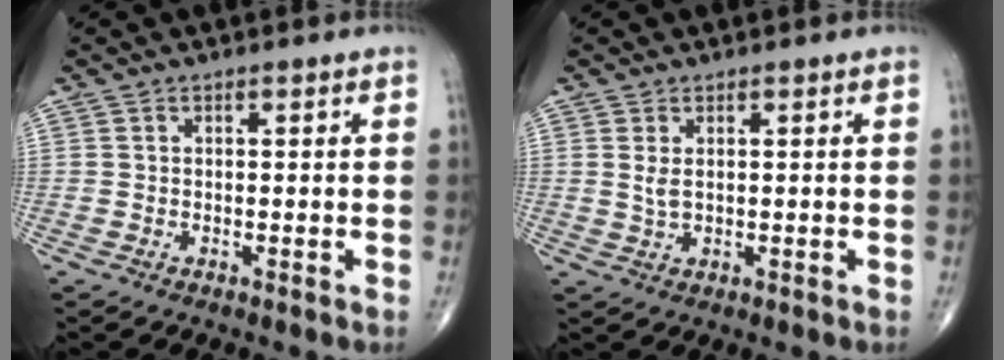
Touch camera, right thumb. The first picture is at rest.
{"total": 2.0, "force": [0.5, 1.0, 1.7], "torque": [-0.033, -0.003, 0.016]}